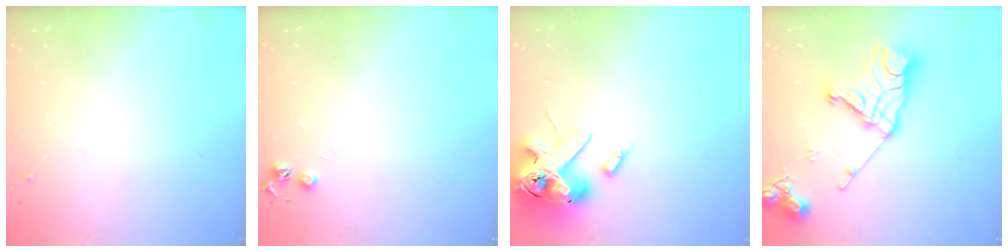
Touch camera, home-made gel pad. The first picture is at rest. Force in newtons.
{"total": 4.1, "press": 4.1, "slide": 0.5}
{"total": 15.9, "press": 15.7, "slide": 2.7}
{"total": 18.6, "press": 18.5, "slide": 1.4}